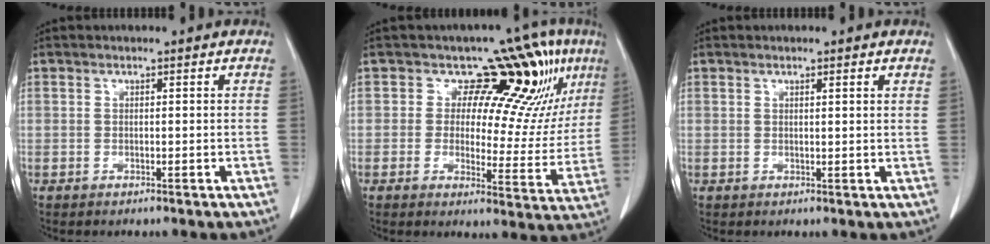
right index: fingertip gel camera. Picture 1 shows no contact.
{"total": 13.5, "force": [7.3, 5.9, 9.7], "torque": [-0.109, -0.010, 0.078]}
{"total": 1.6, "force": [1.1, -0.1, 1.2], "torque": [-0.019, 0.002, 0.014]}